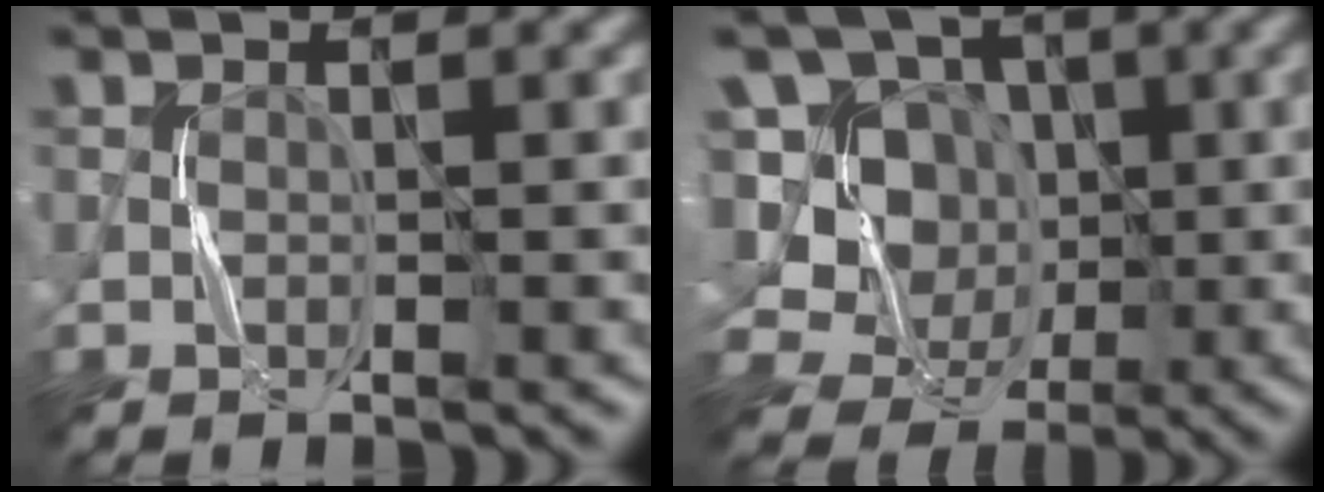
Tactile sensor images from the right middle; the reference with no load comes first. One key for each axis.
{"total": 9.9, "fx": 0.2, "fy": 9.2, "fz": 3.8, "tx": -0.098, "ty": 0.047, "tz": -0.030}